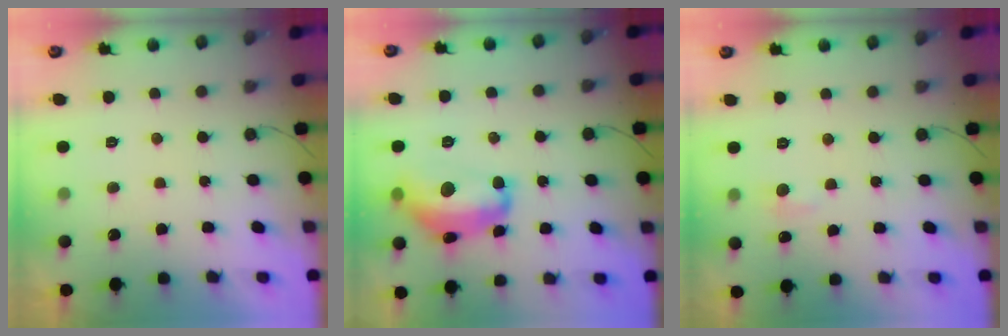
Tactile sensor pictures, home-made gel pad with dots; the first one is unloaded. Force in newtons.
{"total": 14.9, "press": 14.9, "slide": 1.1}
{"total": 5.4, "press": 5.3, "slide": 0.8}